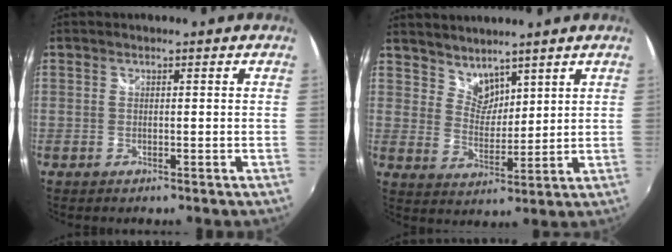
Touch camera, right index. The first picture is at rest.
{"total": 5.8, "force": [5.0, 2.6, 1.2], "torque": [-0.009, 0.004, 0.097]}